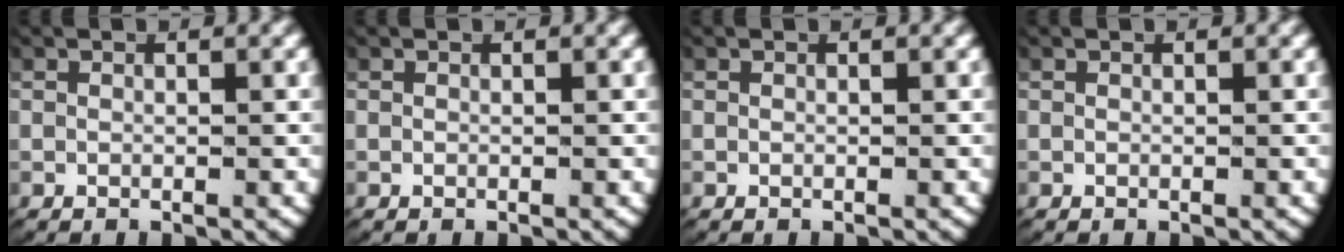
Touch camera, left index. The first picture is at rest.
{"total": 0.0}
{"total": 0.0}
{"total": 0.0}